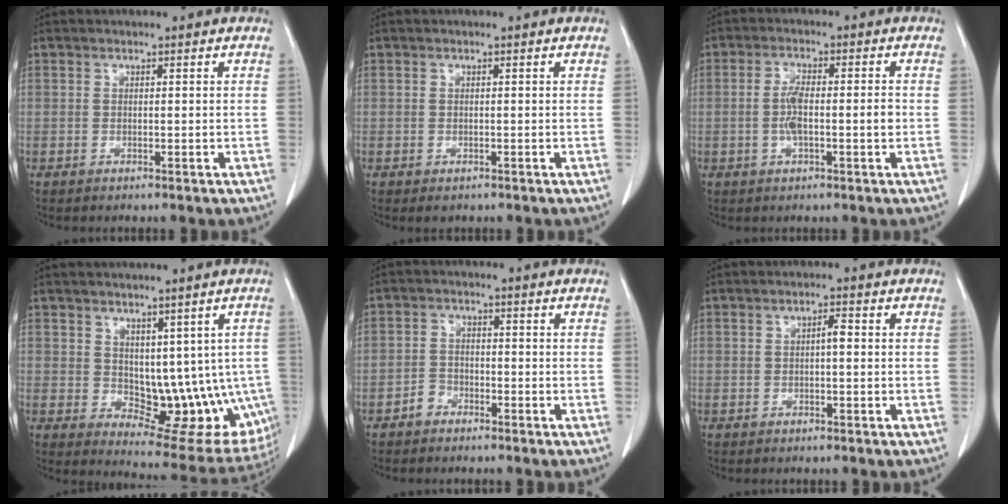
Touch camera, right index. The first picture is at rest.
{"total": 0.9, "force": [-0.6, 0.7, 0.3], "torque": [-0.005, 0.000, -0.004]}
{"total": 5.3, "force": [-0.9, 0.9, 5.1], "torque": [-0.105, 0.006, -0.017]}
{"total": 12.5, "force": [-0.6, 7.2, 10.2], "torque": [-0.103, 0.002, 0.012]}
{"total": 2.6, "force": [-1.7, 1.9, 0.4], "torque": [-0.010, 0.009, -0.033]}
{"total": 1.4, "force": [-0.1, 0.3, 1.4], "torque": [-0.024, 0.004, -0.001]}